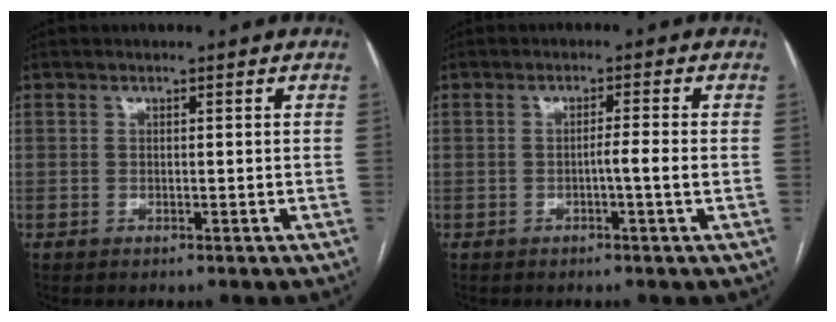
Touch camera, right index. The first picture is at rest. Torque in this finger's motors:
{"motor_torque": [0.76, -0.15, 0.41, 0.07]}